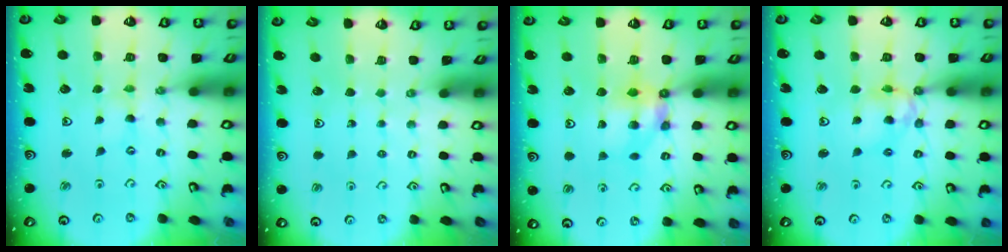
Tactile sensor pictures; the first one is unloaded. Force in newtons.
{"total": 0.0}
{"total": 6.0, "press": 6.0, "slide": 0.1}
{"total": 7.8, "press": 7.7, "slide": 1.0}